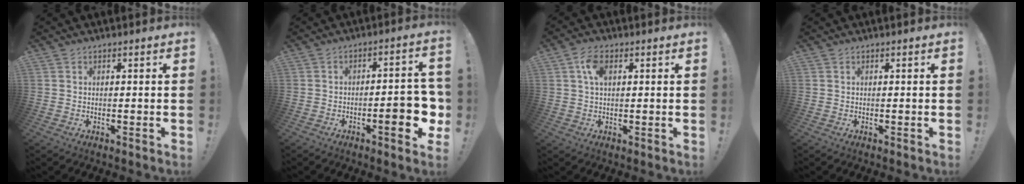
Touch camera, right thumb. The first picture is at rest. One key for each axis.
{"total": 11.1, "fx": -3.2, "fy": 2.9, "fz": 10.2, "tx": -0.122, "ty": 0.004, "tz": -0.047}
{"total": 5.6, "fx": 1.7, "fy": 3.2, "fz": 4.2, "tx": -0.079, "ty": 0.005, "tz": 0.031}
{"total": 0.0}